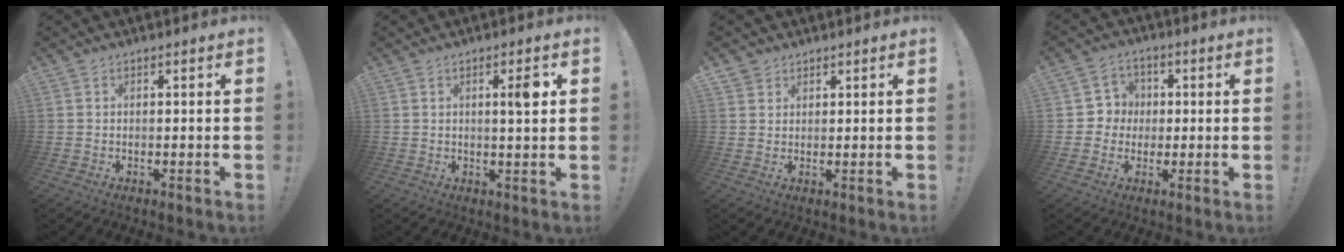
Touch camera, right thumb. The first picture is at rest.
{"total": 5.0, "force": [1.4, 0.8, 4.7], "torque": [-0.064, -0.008, 0.012]}
{"total": 2.5, "force": [1.8, 1.8, -0.1], "torque": [0.005, -0.012, 0.033]}
{"total": 6.6, "force": [-0.5, 6.5, 1.1], "torque": [-0.013, 0.012, -0.006]}